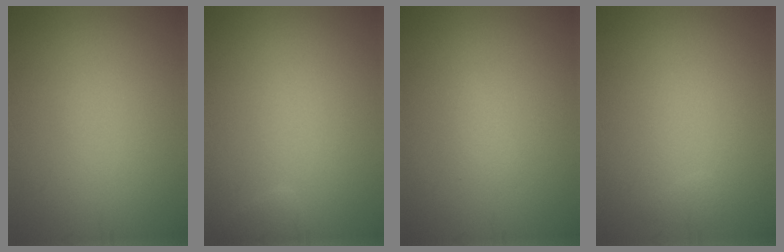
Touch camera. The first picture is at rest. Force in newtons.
{"total": 0.9, "press": 0.9, "slide": 0.1}
{"total": 0.9, "press": 0.9, "slide": 0.2}
{"total": 0.5, "press": 0.5, "slide": 0.1}